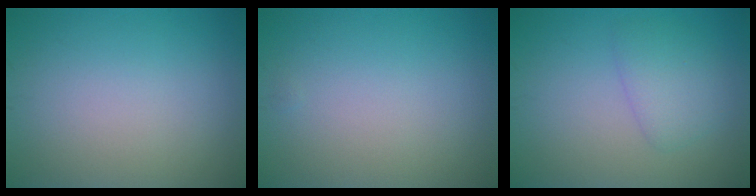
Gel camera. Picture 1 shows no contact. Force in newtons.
{"total": 0.0}
{"total": 2.6, "press": 2.6, "slide": 0.1}